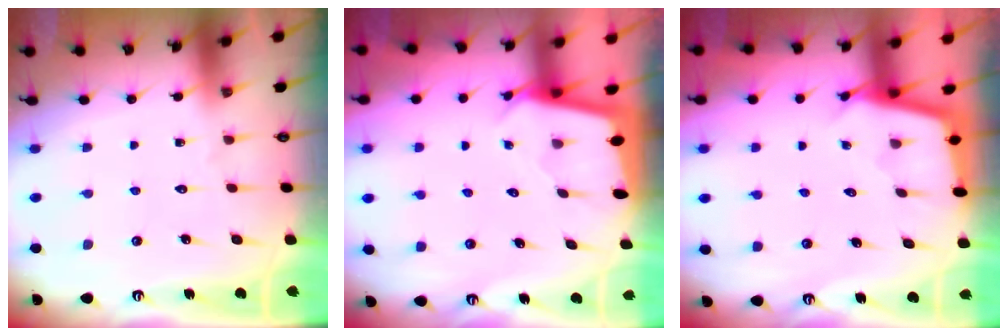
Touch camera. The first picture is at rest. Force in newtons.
{"total": 2.4, "press": 2.4, "slide": 0.1}
{"total": 2.5, "press": 2.5, "slide": 0.2}